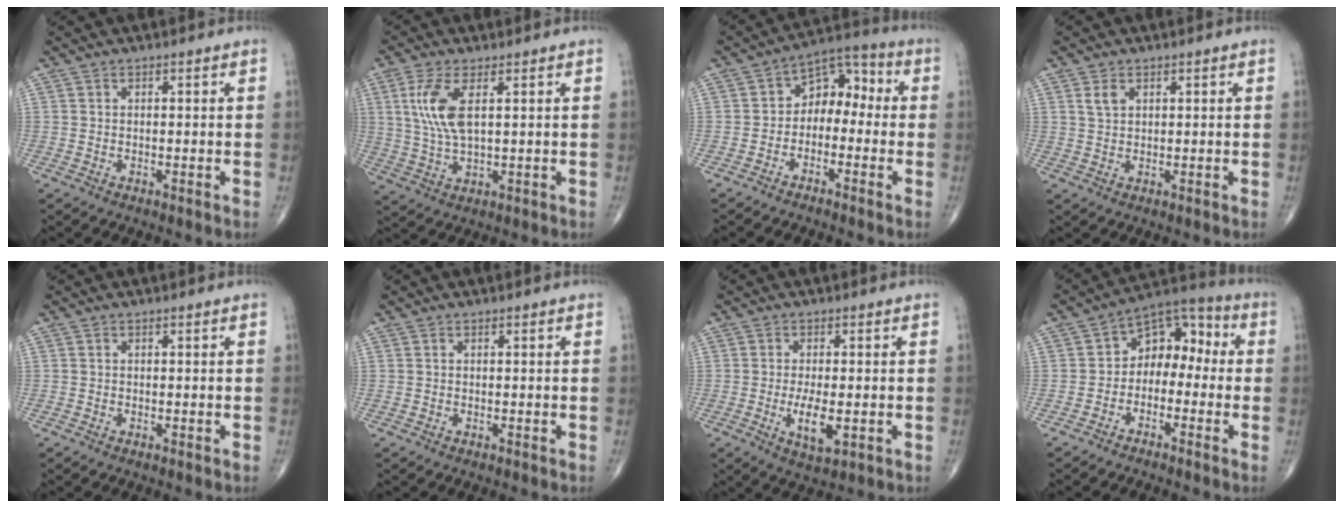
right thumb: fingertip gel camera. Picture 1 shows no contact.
{"total": 8.4, "force": [2.4, 3.2, 7.3], "torque": [-0.170, -0.006, 0.052]}
{"total": 8.3, "force": [-1.4, 5.9, 5.7], "torque": [-0.053, 0.048, -0.042]}
{"total": 2.3, "force": [1.2, 1.5, 1.4], "torque": [-0.025, -0.001, 0.026]}
{"total": 0.0}
{"total": 0.0}
{"total": 6.1, "force": [-1.3, 2.3, 5.4], "torque": [-0.098, -0.012, -0.019]}
{"total": 9.7, "force": [-1.2, 6.8, 6.8], "torque": [-0.061, 0.051, -0.040]}